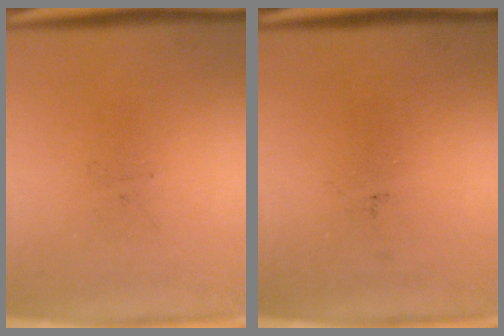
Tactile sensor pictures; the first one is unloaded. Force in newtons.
{"total": 0.0}